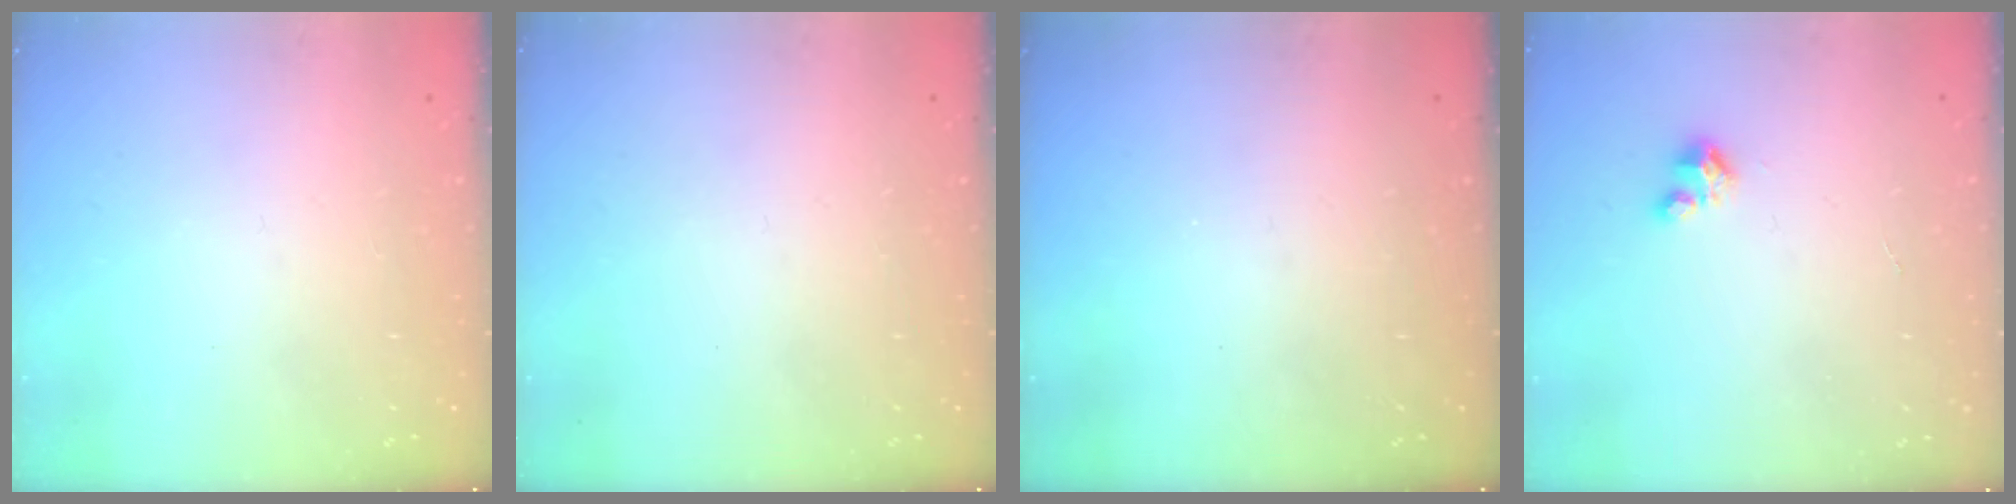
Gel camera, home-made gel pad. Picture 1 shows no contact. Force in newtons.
{"total": 0.0}
{"total": 0.0}
{"total": 2.4, "press": 2.3, "slide": 0.2}